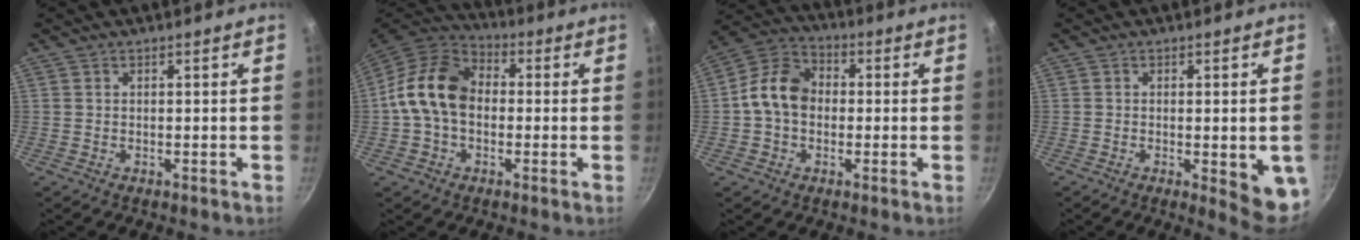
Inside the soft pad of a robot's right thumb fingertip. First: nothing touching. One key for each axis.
{"total": 13.4, "fx": -0.2, "fy": 9.8, "fz": 9.0, "tx": -0.135, "ty": 0.032, "tz": -0.023}
{"total": 10.3, "fx": -0.3, "fy": 7.9, "fz": 6.5, "tx": -0.088, "ty": 0.027, "tz": -0.027}
{"total": 8.5, "fx": -1.7, "fy": 2.2, "fz": 8.0, "tx": -0.083, "ty": -0.007, "tz": -0.016}